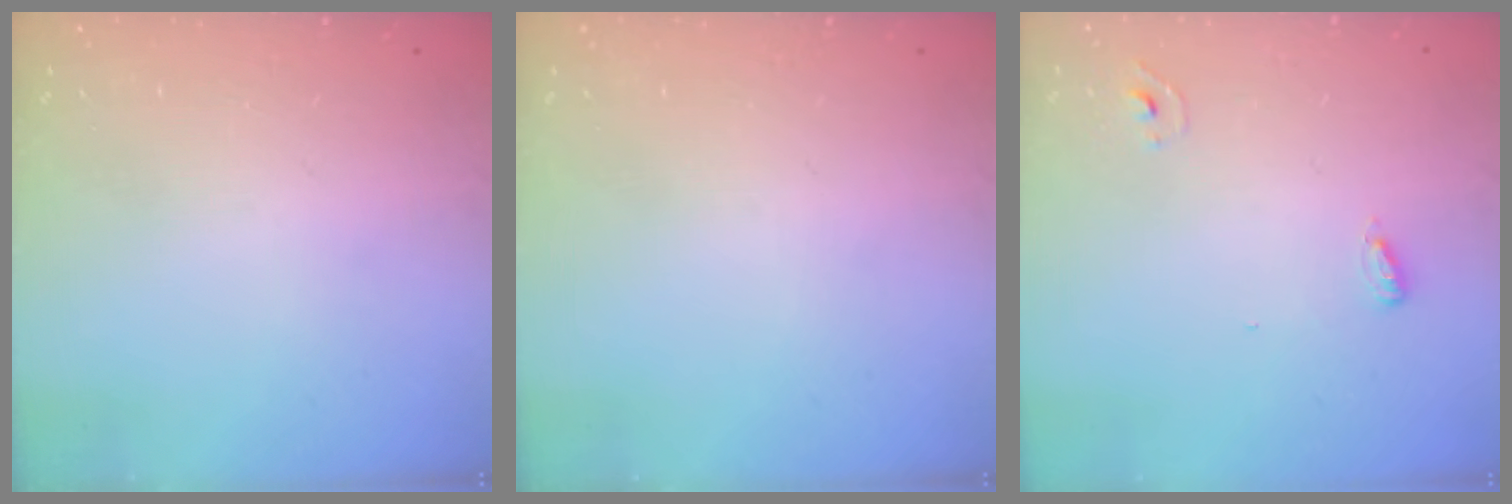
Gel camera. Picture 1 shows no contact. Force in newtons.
{"total": 0.0}
{"total": 3.5, "press": 3.2, "slide": 1.4}